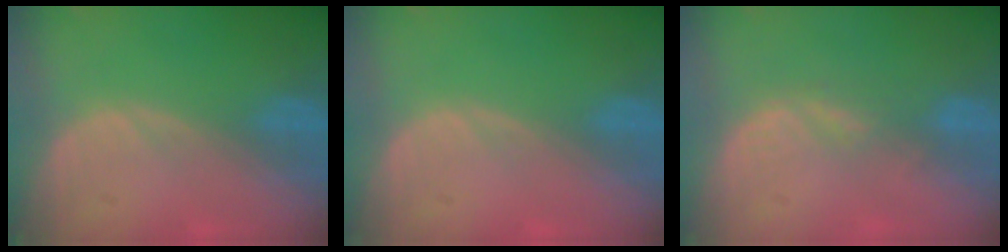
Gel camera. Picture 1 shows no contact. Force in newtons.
{"total": 0.0}
{"total": 2.7, "press": 2.1, "slide": 1.7}